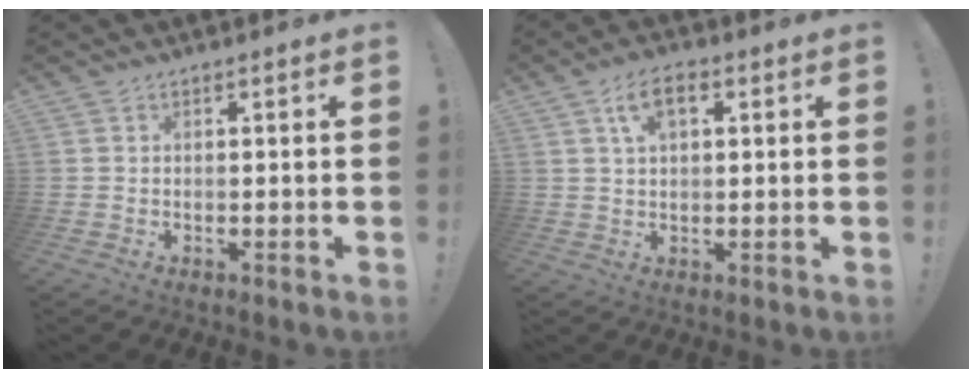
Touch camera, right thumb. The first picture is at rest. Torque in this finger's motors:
{"motor_torque": [0.00, 0.01, 0.06, 0.06, 0.00]}